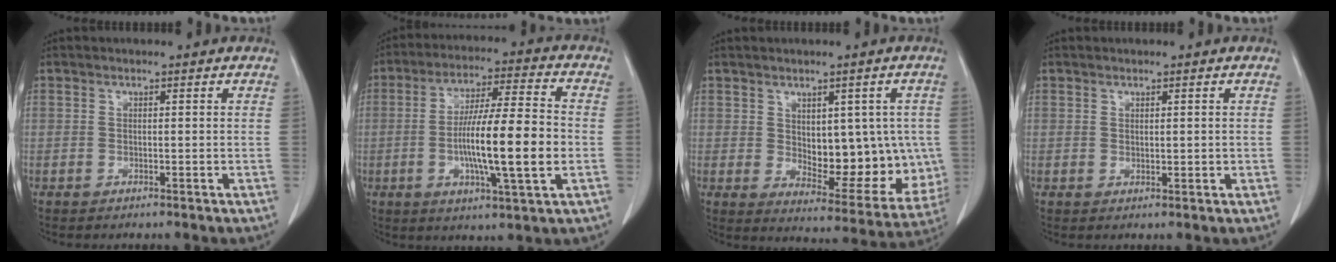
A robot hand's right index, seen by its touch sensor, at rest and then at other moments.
{"total": 15.6, "force": [-2.5, 1.3, 15.3], "torque": [-0.268, -0.001, -0.047]}
{"total": 14.1, "force": [0.5, 7.4, 12.0], "torque": [-0.161, 0.000, 0.033]}
{"total": 1.1, "force": [0.1, 0.6, 1.0], "torque": [-0.019, -0.004, 0.005]}